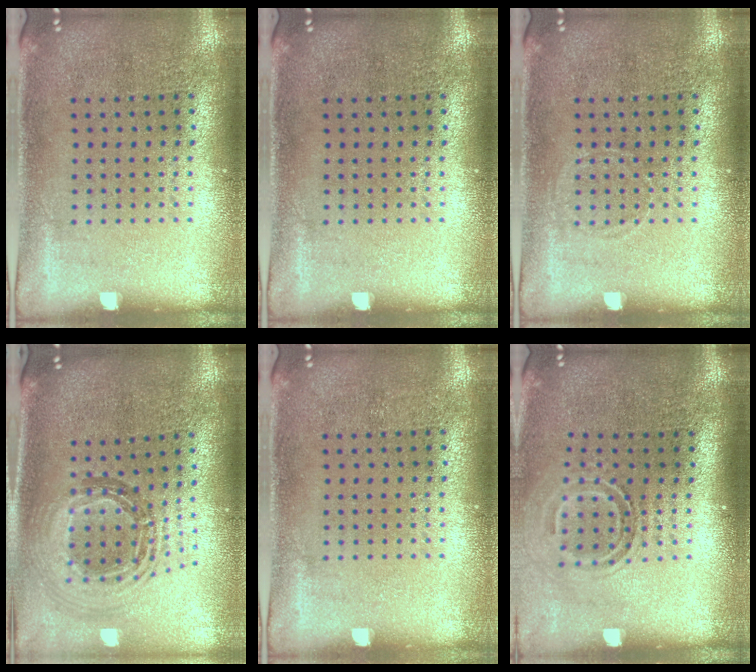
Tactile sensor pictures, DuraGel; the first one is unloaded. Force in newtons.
{"total": 0.0}
{"total": 0.6, "press": 0.6, "slide": 0.0}
{"total": 1.1, "press": 1.1, "slide": 0.4}
{"total": 0.0}
{"total": 1.7, "press": 1.2, "slide": 1.2}